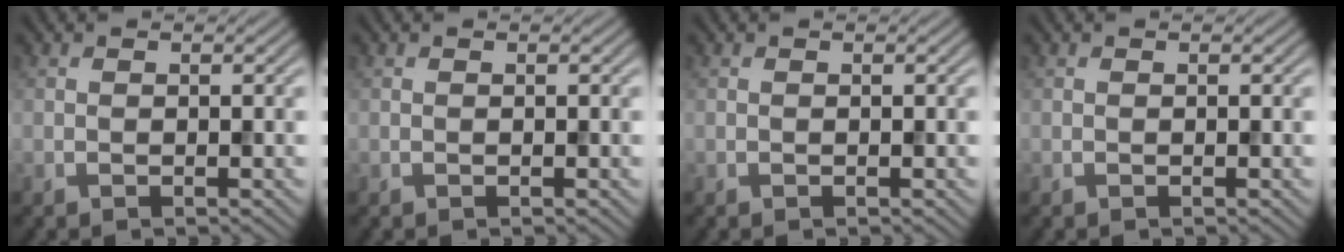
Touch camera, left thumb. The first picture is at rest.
{"total": 0.0}
{"total": 0.0}
{"total": 0.0}